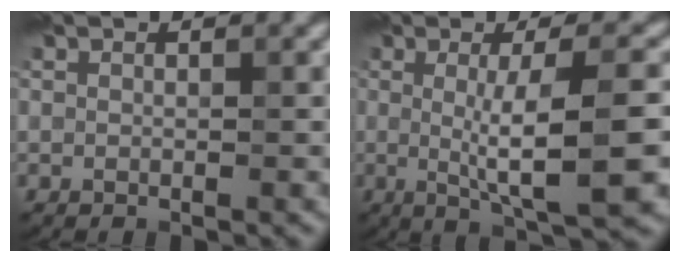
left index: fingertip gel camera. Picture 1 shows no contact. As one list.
[{"total": 8.1, "force": [-0.3, 1.7, 7.9], "torque": [-0.109, -0.003, -0.003]}]